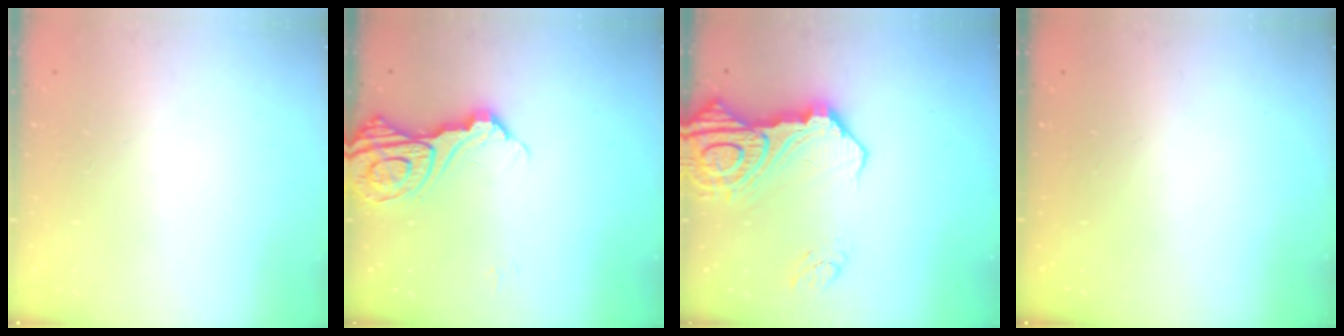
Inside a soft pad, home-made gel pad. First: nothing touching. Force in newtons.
{"total": 15.7, "press": 15.6, "slide": 1.8}
{"total": 22.2, "press": 22.0, "slide": 2.6}
{"total": 0.0}